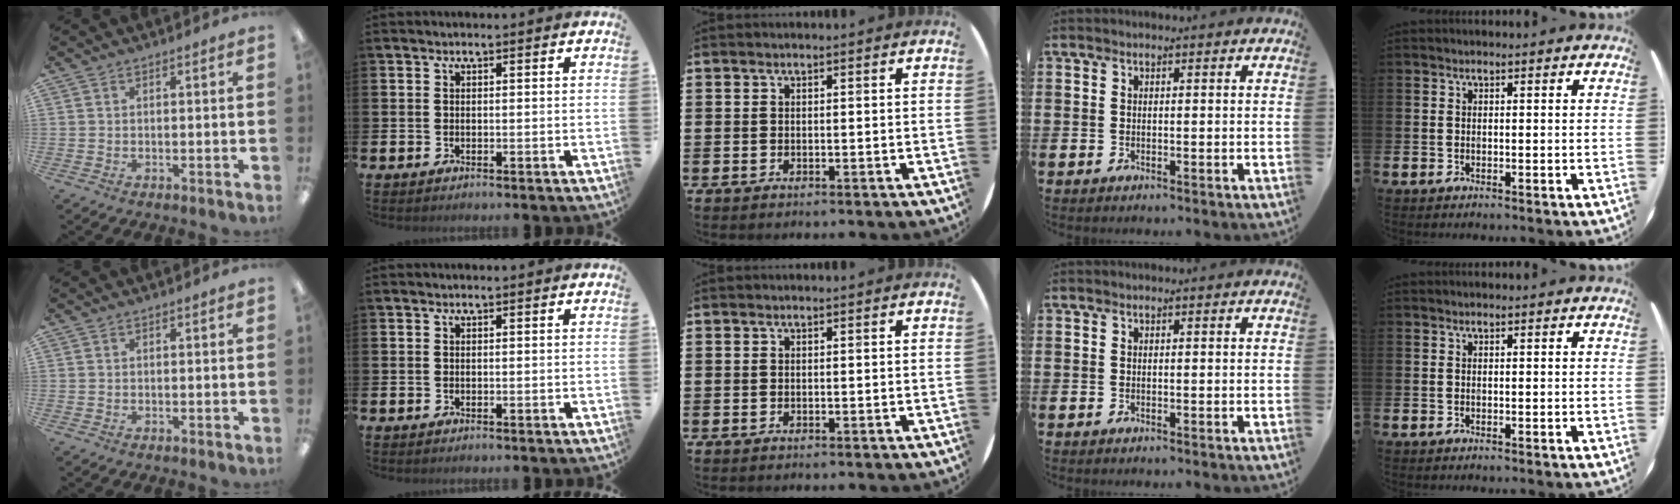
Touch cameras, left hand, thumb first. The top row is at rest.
{}